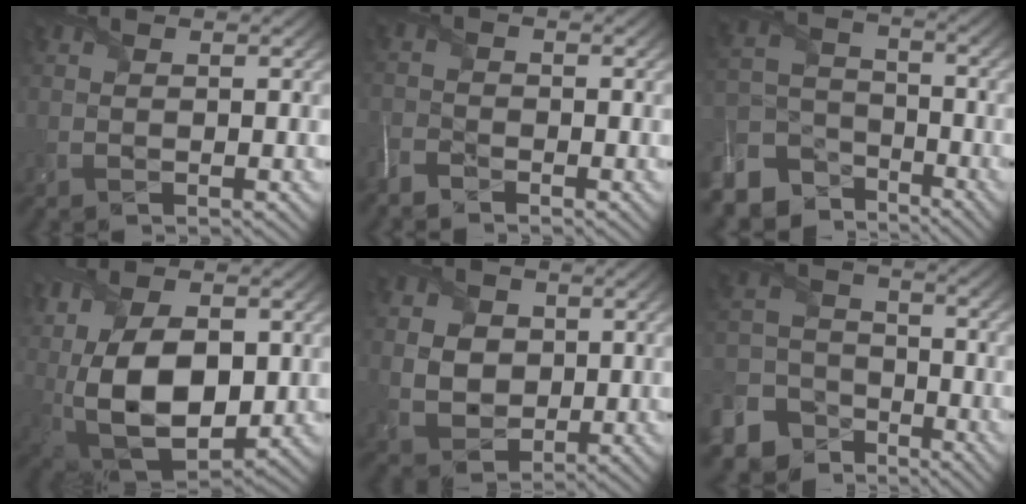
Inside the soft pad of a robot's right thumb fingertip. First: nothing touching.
{"total": 2.9, "force": [-2.6, 1.0, 0.8], "torque": [-0.024, -0.010, -0.066]}
{"total": 12.5, "force": [-8.4, 8.4, 4.0], "torque": [-0.134, -0.045, -0.138]}
{"total": 17.3, "force": [1.2, 10.5, 13.7], "torque": [-0.279, -0.017, 0.039]}
{"total": 6.0, "force": [1.1, 5.0, 3.1], "torque": [-0.101, -0.003, 0.013]}
{"total": 11.2, "force": [-7.3, 7.9, 3.1], "torque": [-0.114, -0.035, -0.130]}